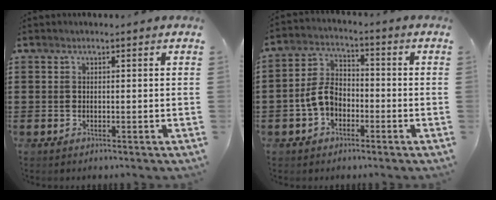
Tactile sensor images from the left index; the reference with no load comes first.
{"total": 5.8, "force": [-2.1, 4.0, 3.6], "torque": [-0.096, 0.007, -0.048]}